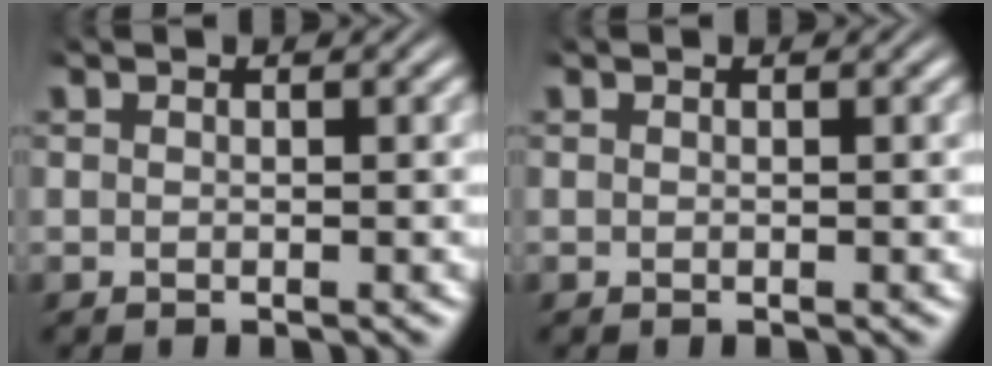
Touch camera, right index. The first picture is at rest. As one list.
[{"total": 0.0}]